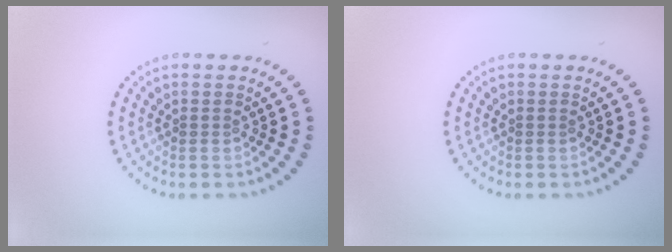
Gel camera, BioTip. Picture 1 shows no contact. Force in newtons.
{"total": 0.0}